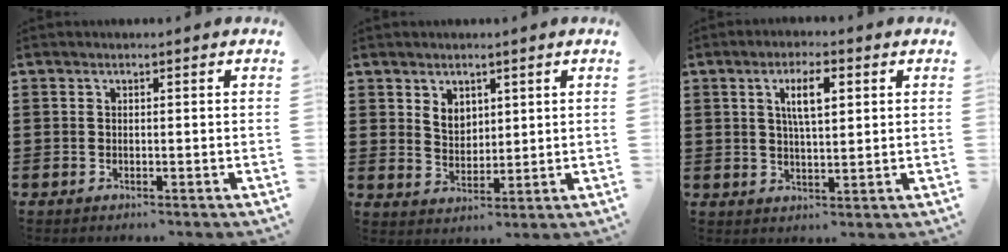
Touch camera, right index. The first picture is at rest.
{"total": 3.7, "force": [2.3, 2.6, 1.2], "torque": [-0.033, 0.009, 0.044]}
{"total": 5.6, "force": [1.7, 1.7, 5.0], "torque": [-0.095, 0.005, 0.026]}